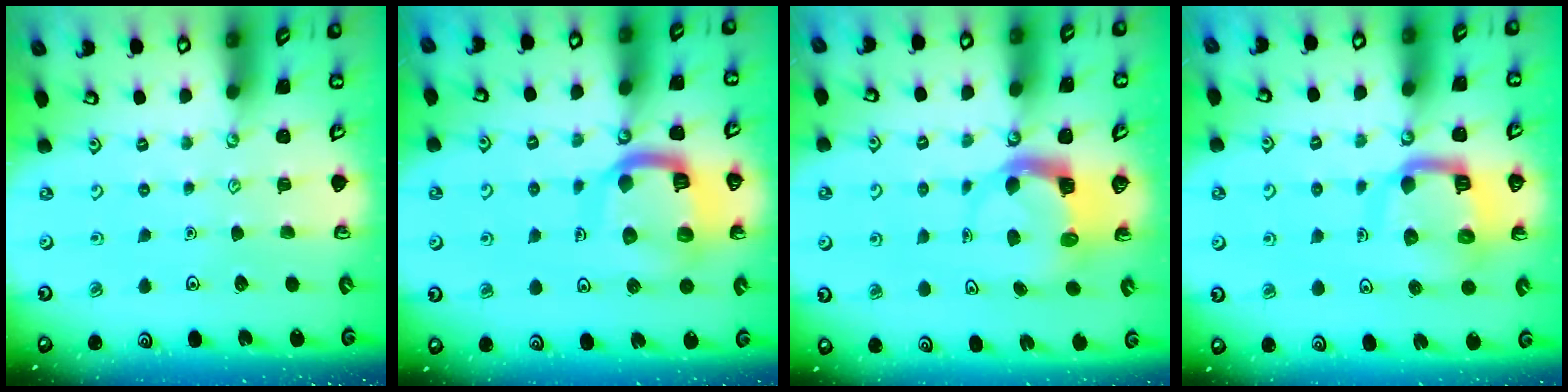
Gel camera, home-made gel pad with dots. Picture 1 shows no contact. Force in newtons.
{"total": 14.5, "press": 14.4, "slide": 1.5}
{"total": 3.8, "press": 3.8, "slide": 0.5}
{"total": 11.0, "press": 10.9, "slide": 1.3}